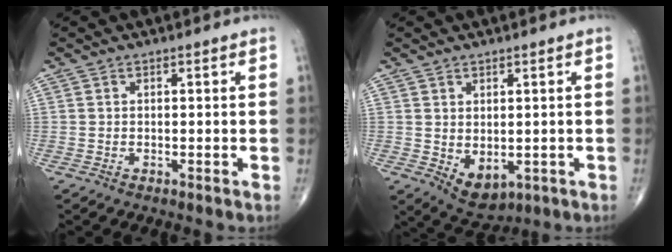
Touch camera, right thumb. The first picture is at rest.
{"total": 5.8, "force": [-0.7, 3.7, 4.4], "torque": [-0.055, -0.006, 0.011]}